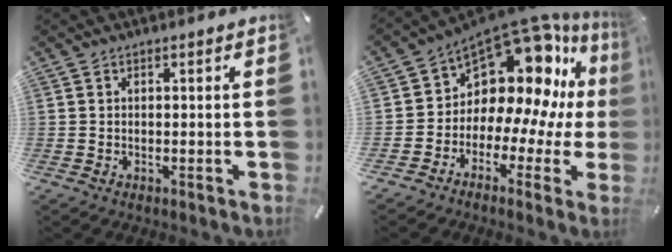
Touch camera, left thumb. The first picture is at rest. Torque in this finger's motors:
{"motor_torque": [0.32, 1.53, 1.02, 0.75, 0.06]}